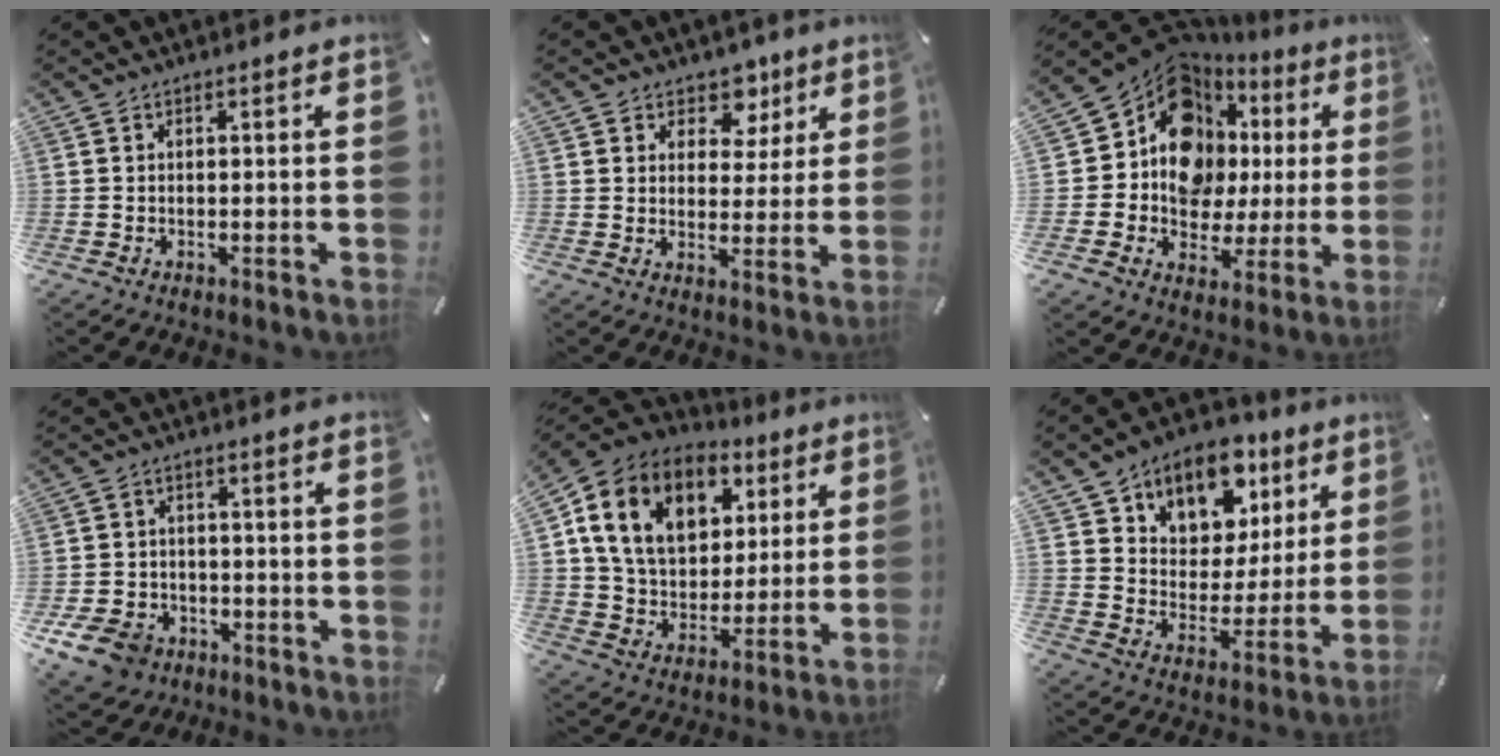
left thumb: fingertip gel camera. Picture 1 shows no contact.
{"total": 7.6, "force": [4.2, 6.2, 1.6], "torque": [-0.015, -0.032, 0.070]}
{"total": 14.6, "force": [5.5, 11.8, 6.7], "torque": [-0.129, -0.067, 0.099]}
{"total": 8.8, "force": [-4.9, 6.6, 3.2], "torque": [-0.083, 0.035, -0.092]}
{"total": 15.6, "force": [7.1, 11.6, 7.8], "torque": [-0.156, -0.016, 0.135]}
{"total": 10.8, "force": [7.2, 7.6, 2.6], "torque": [-0.038, -0.070, 0.129]}